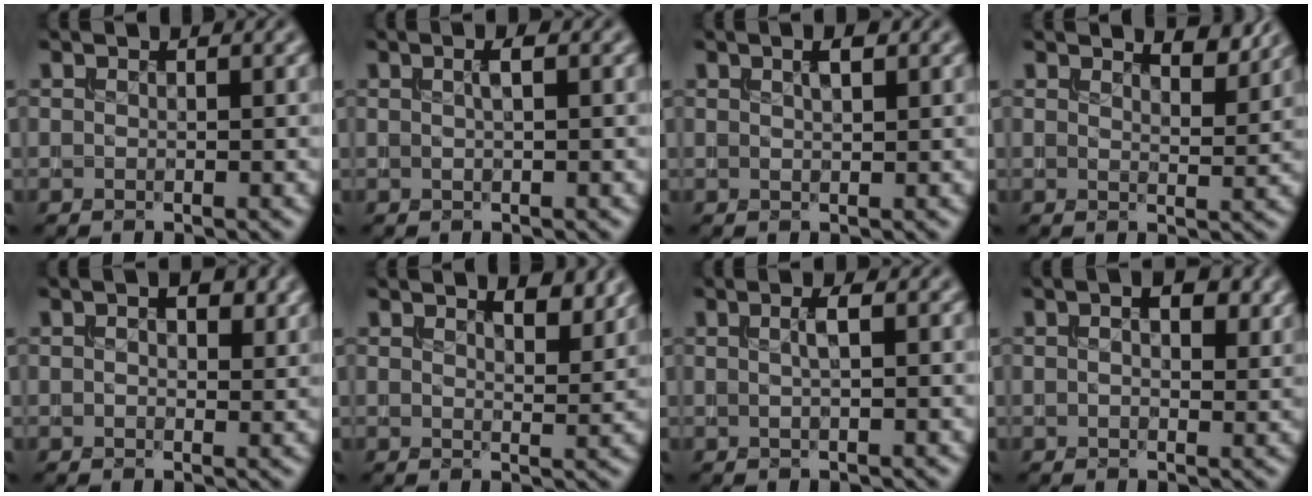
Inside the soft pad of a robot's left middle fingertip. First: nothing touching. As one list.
[{"total": 1.0, "force": [0.2, 0.1, 1.0], "torque": [-0.019, 0.005, 0.002]}, {"total": 1.3, "force": [0.6, 0.3, 1.1], "torque": [-0.019, 0.005, 0.012]}, {"total": 2.8, "force": [2.5, 0.4, 1.1], "torque": [-0.019, -0.004, 0.031]}, {"total": 2.8, "force": [0.9, 1.5, 2.2], "torque": [-0.033, 0.003, 0.015]}, {"total": 2.8, "force": [2.2, 0.8, 1.6], "torque": [-0.027, -0.004, 0.032]}, {"total": 1.4, "force": [0.1, 0.1, 1.4], "torque": [-0.026, 0.006, 0.000]}, {"total": 3.5, "force": [1.2, 1.8, 2.7], "torque": [-0.034, -0.003, 0.019]}]